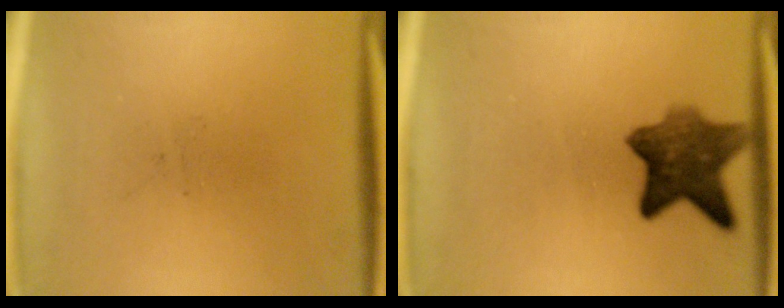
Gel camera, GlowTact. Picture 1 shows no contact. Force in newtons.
{"total": 7.7}